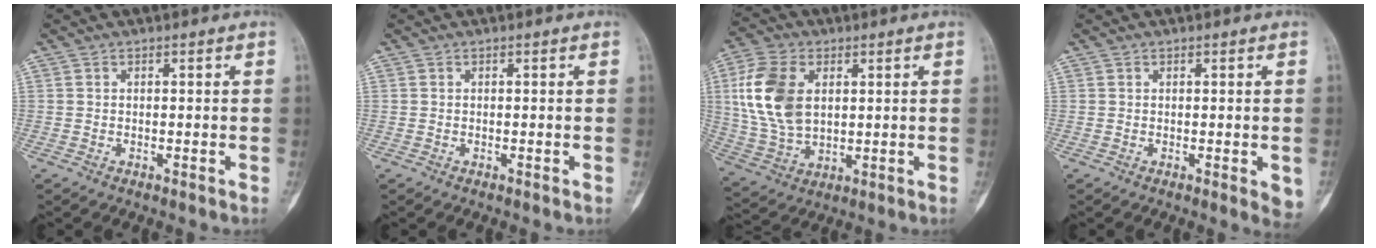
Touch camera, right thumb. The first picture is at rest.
{"total": 0.0}
{"total": 14.6, "force": [3.1, 9.3, 10.8], "torque": [-0.218, -0.004, 0.066]}
{"total": 3.1, "force": [-0.4, 1.1, 2.9], "torque": [-0.027, -0.007, -0.004]}